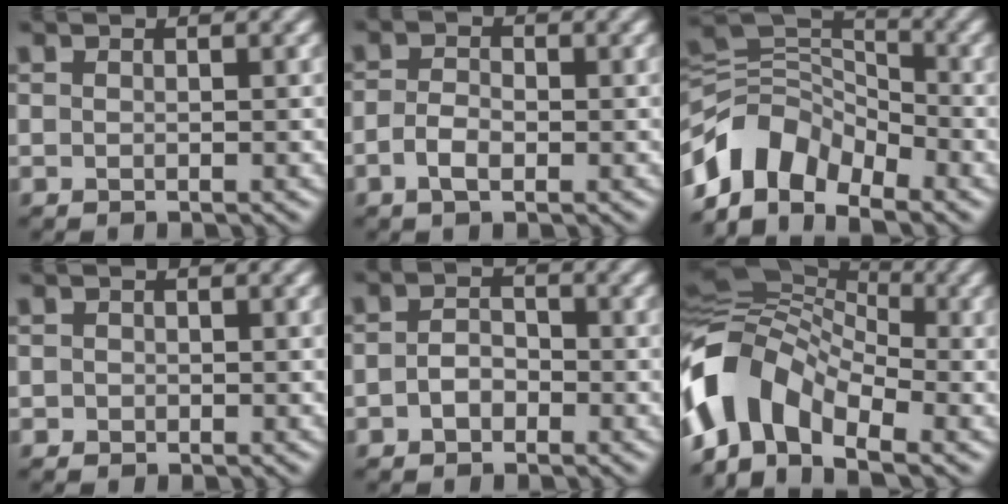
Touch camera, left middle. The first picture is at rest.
{"total": 2.2, "force": [-0.7, 1.2, 1.7], "torque": [-0.034, 0.001, -0.019]}
{"total": 8.1, "force": [-4.4, 5.2, 4.4], "torque": [-0.076, 0.010, -0.094]}
{"total": 0.6, "force": [-0.2, 0.5, 0.1], "torque": [0.003, -0.004, -0.004]}
{"total": 2.1, "force": [-0.7, 1.5, 1.3], "torque": [-0.026, 0.003, -0.017]}
{"total": 11.3, "force": [-3.5, 7.7, 7.6], "torque": [-0.147, 0.015, -0.088]}